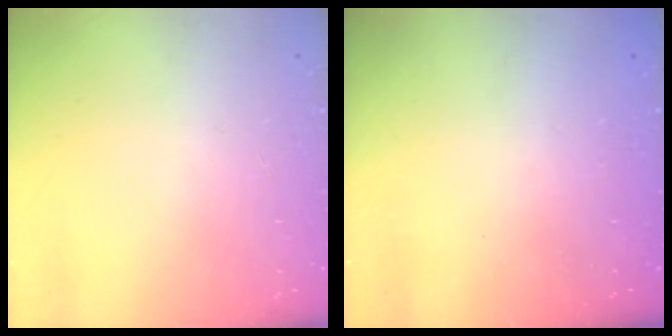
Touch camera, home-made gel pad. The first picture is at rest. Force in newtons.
{"total": 2.4, "press": 2.3, "slide": 0.8}